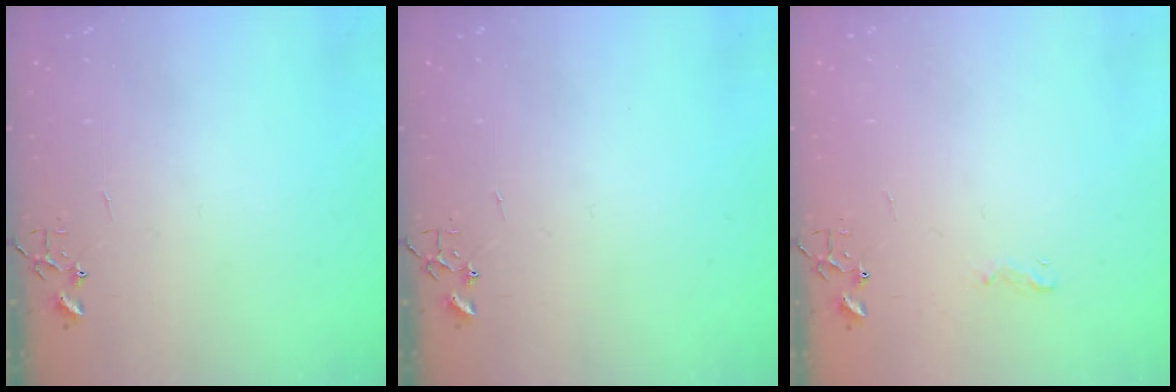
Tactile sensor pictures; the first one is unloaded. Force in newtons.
{"total": 0.0}
{"total": 5.0, "press": 5.0, "slide": 0.6}